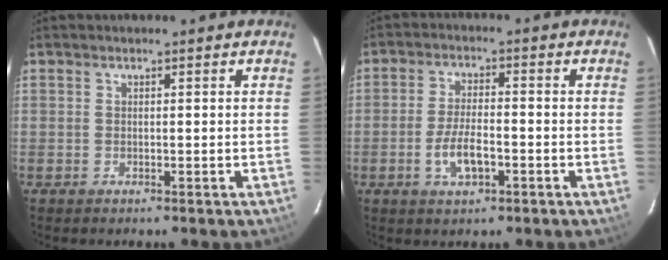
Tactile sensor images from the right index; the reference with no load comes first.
{"total": 6.2, "force": [-2.5, 2.4, 5.2], "torque": [-0.107, -0.003, -0.043]}